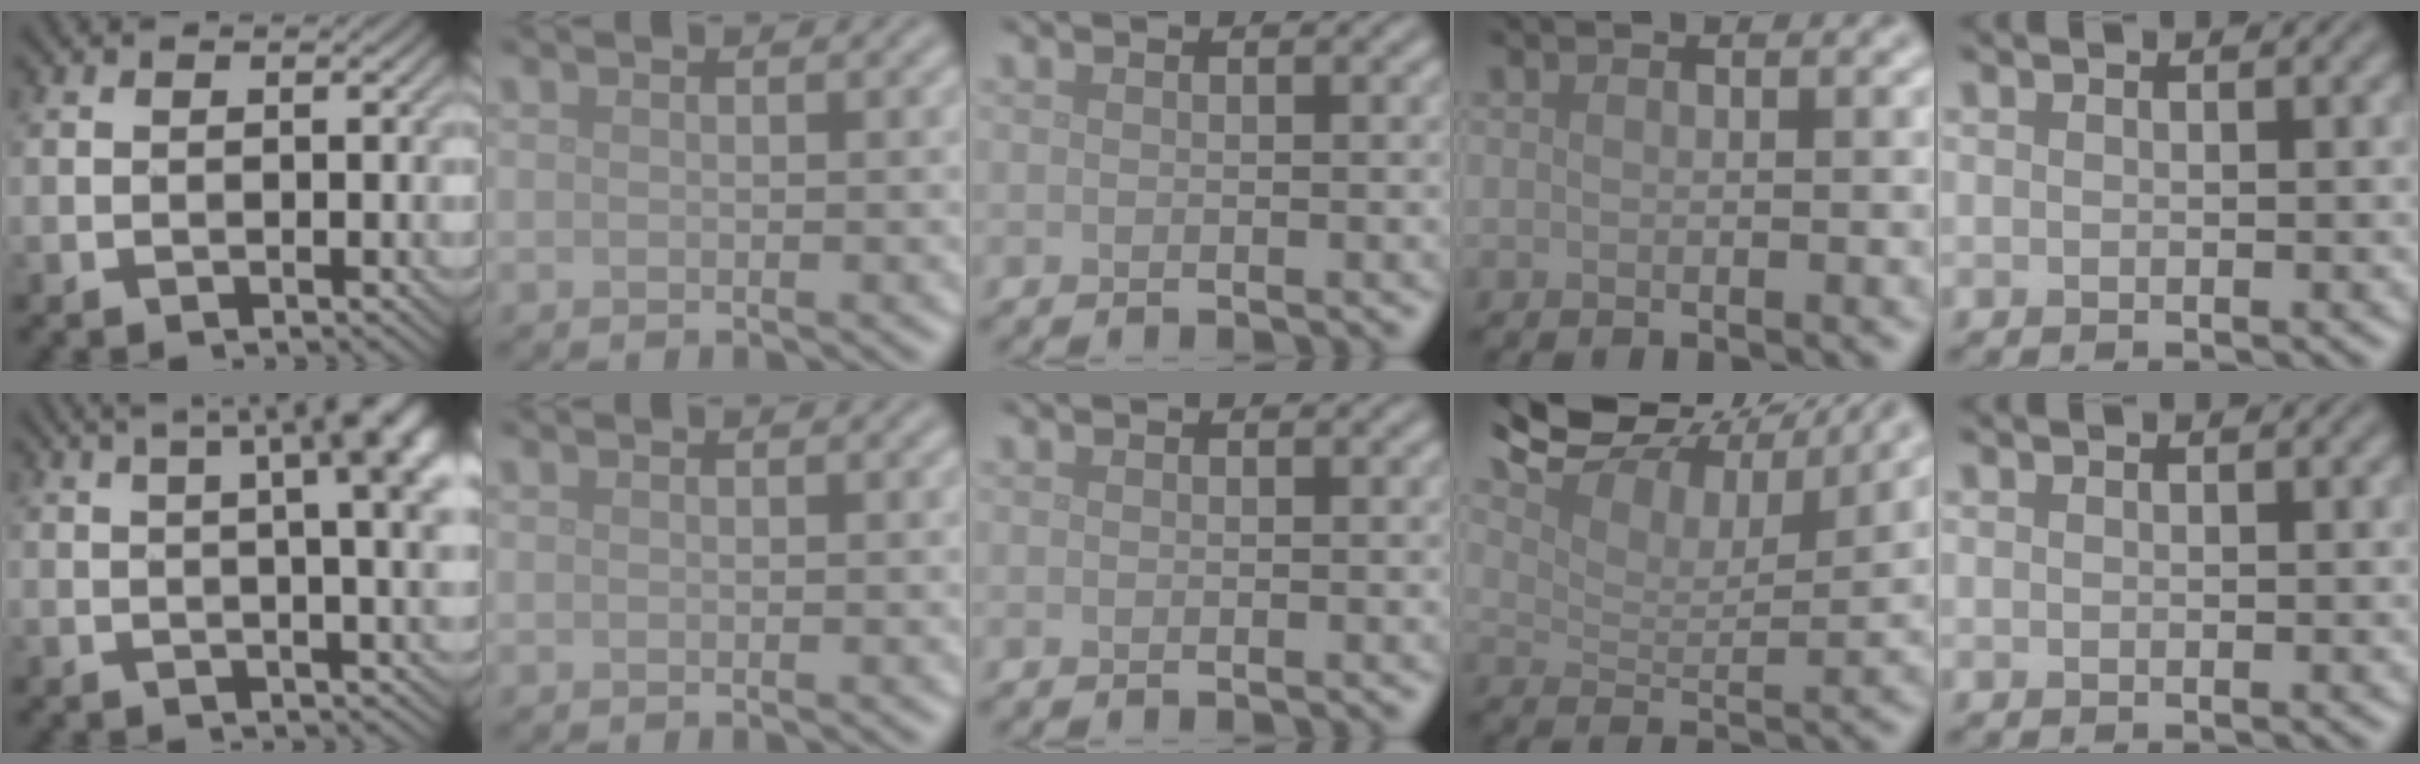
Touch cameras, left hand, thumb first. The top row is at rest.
{"thumb": {"total": 15.9, "force": [6.4, 5.0, 13.6], "torque": [-0.153, 0.057, 0.068]}, "ring": {"total": 11.4, "force": [9.9, 3.0, 4.8], "torque": [-0.104, 0.014, 0.131]}}